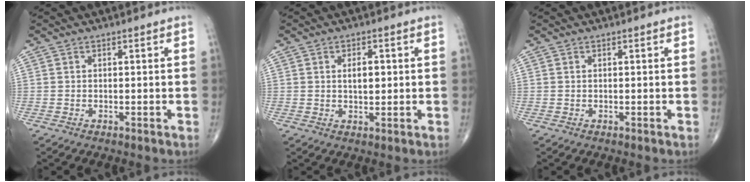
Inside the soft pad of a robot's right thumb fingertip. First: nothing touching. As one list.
[{"total": 3.5, "force": [0.6, 1.8, 2.9], "torque": [-0.039, -0.003, 0.009]}, {"total": 0.0}]